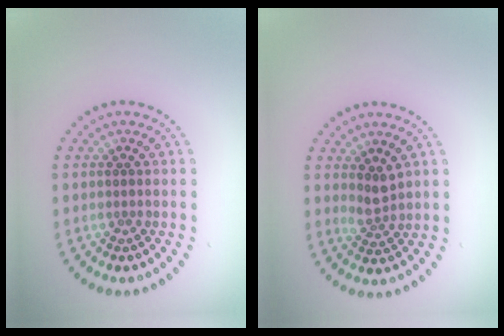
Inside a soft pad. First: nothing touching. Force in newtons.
{"total": 1.9, "press": 1.4, "slide": 1.2}